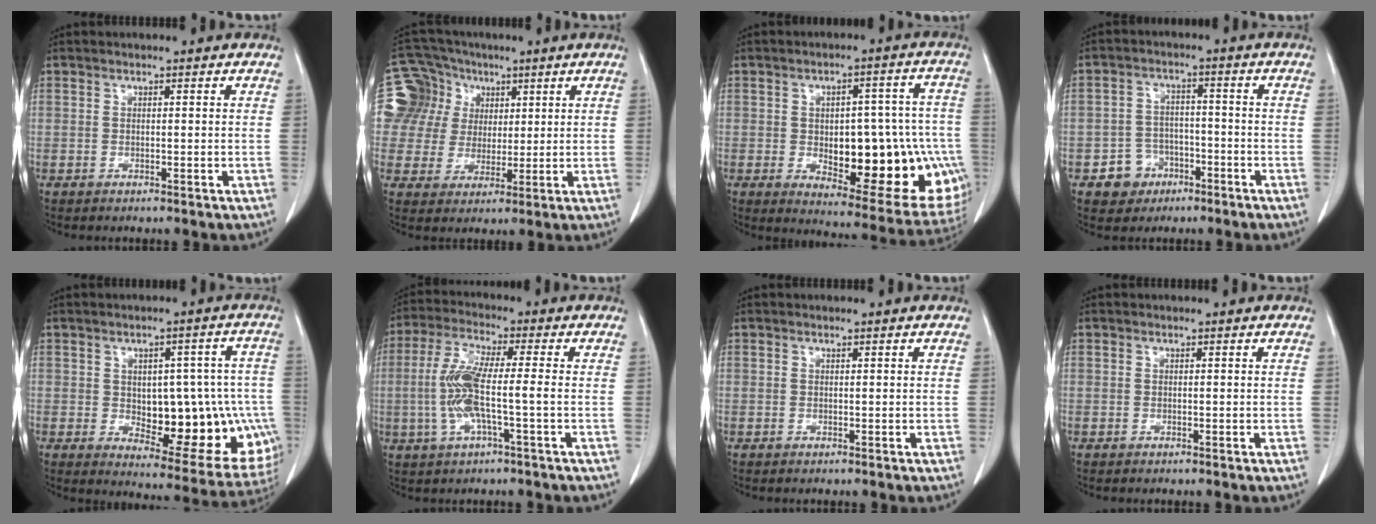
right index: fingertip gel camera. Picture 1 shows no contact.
{"total": 12.3, "force": [3.5, 11.6, 1.8], "torque": [-0.054, 0.054, 0.068]}
{"total": 22.8, "force": [-4.9, 9.4, 20.2], "torque": [-0.177, 0.024, -0.036]}
{"total": 5.8, "force": [-3.0, 4.8, 1.0], "torque": [-0.012, 0.016, -0.041]}
{"total": 18.9, "force": [-2.7, 9.1, 16.4], "torque": [-0.146, 0.027, -0.006]}
{"total": 9.0, "force": [-1.3, 0.9, 8.9], "torque": [-0.192, 0.006, -0.030]}
{"total": 0.0}
{"total": 0.0}